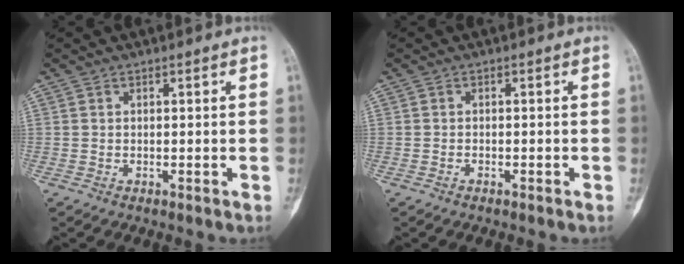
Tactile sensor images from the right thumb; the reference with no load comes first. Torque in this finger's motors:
{"motor_torque": [-0.34, -0.12, 0.16, 0.04, 0.04]}